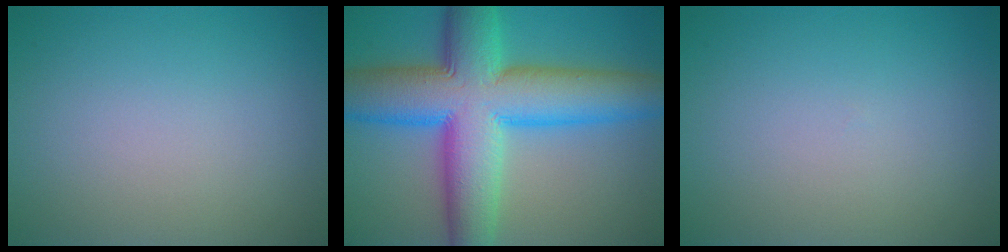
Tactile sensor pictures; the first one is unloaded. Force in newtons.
{"total": 13.6, "press": 13.6, "slide": 0.2}
{"total": 0.0}